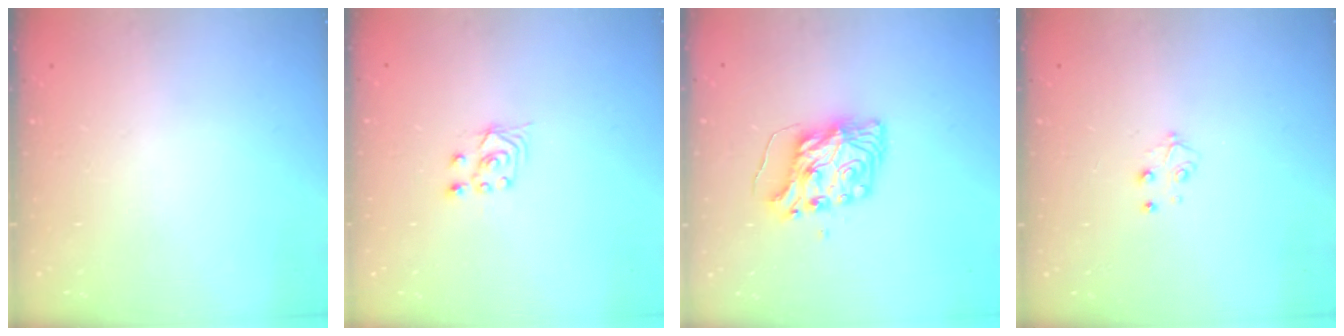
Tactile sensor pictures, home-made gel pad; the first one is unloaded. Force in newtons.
{"total": 3.0, "press": 2.8, "slide": 0.9}
{"total": 9.2, "press": 9.1, "slide": 1.3}
{"total": 3.4, "press": 3.4, "slide": 0.4}